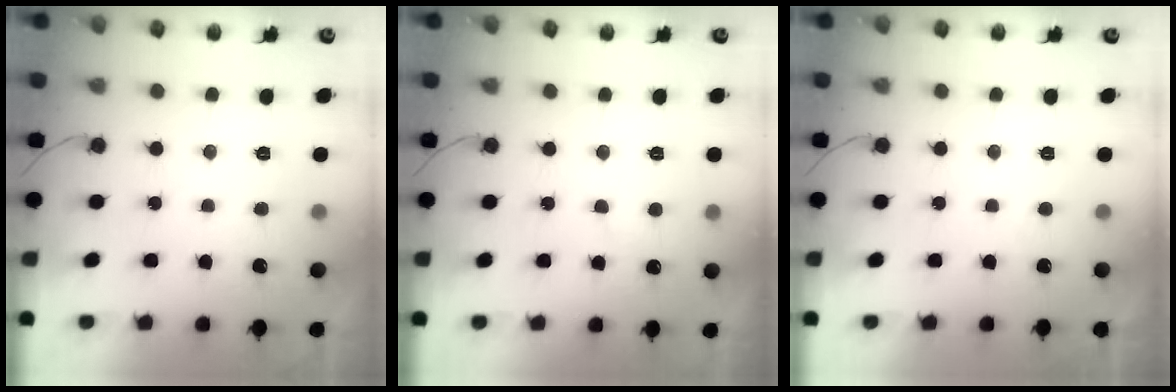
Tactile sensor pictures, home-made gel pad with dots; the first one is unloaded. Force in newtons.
{"total": 2.6, "press": 2.6, "slide": 0.1}
{"total": 1.7, "press": 1.7, "slide": 0.0}